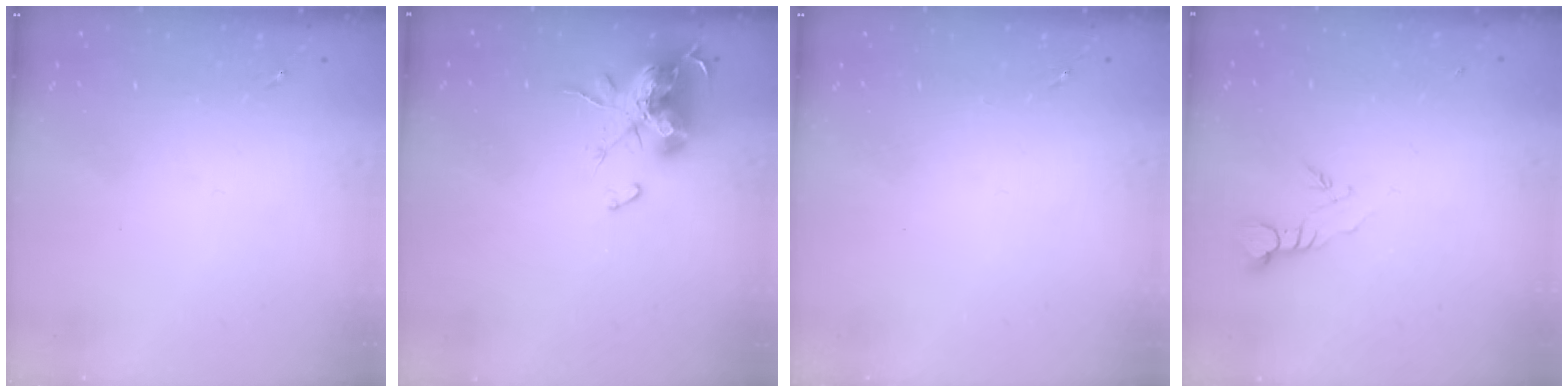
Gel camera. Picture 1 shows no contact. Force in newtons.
{"total": 15.7, "press": 15.7, "slide": 0.1}
{"total": 0.0}
{"total": 3.7, "press": 3.6, "slide": 0.3}